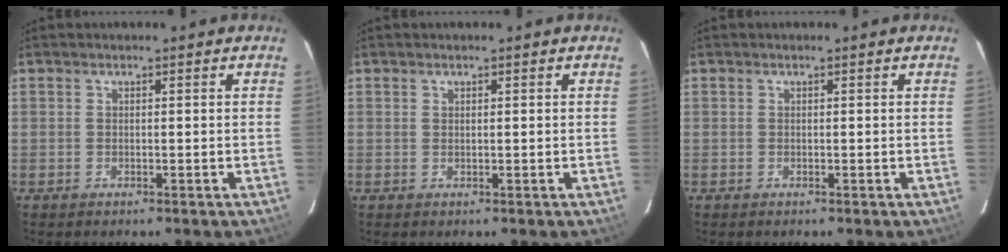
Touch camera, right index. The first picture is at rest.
{"total": 0.0}
{"total": 0.0}